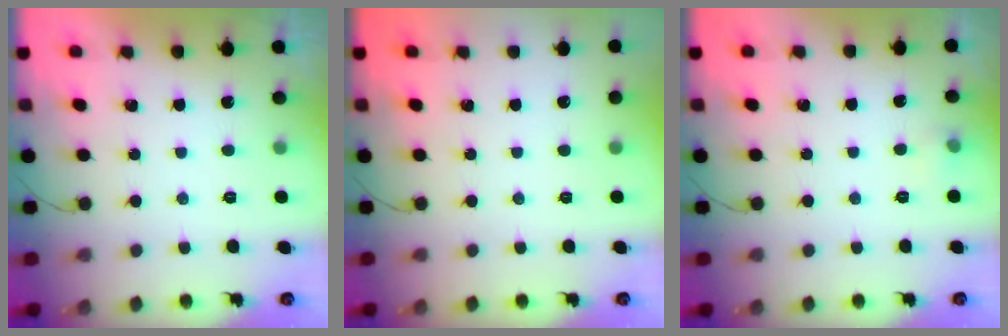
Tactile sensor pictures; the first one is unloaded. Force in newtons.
{"total": 0.0}
{"total": 3.6, "press": 3.3, "slide": 1.4}